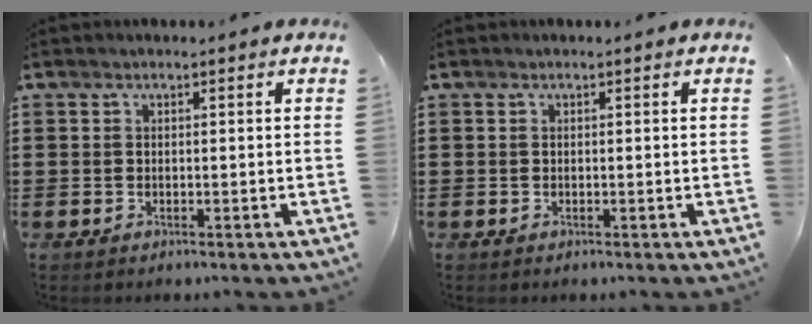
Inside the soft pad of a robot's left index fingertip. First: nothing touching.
{"total": 0.0}